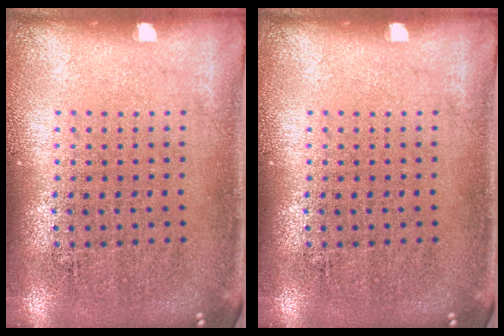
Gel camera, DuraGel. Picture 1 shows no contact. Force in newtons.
{"total": 0.0}